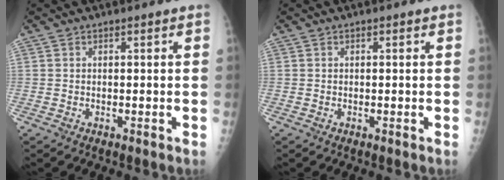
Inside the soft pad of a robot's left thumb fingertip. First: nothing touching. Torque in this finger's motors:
{"motor_torque": [-0.01, 0.00, -0.04, -0.03, 0.00]}